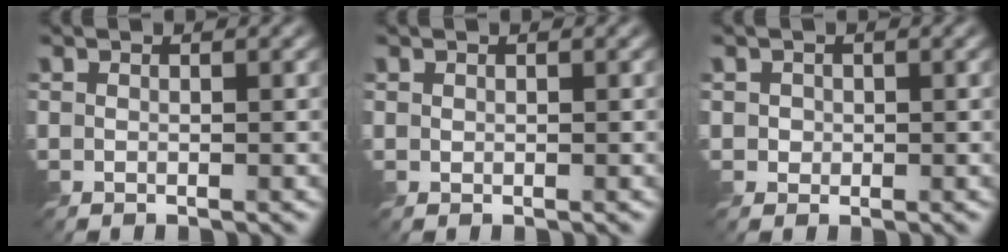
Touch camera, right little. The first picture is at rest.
{"total": 0.0}
{"total": 1.0, "force": [0.0, 1.0, 0.1], "torque": [-0.003, -0.004, 0.001]}